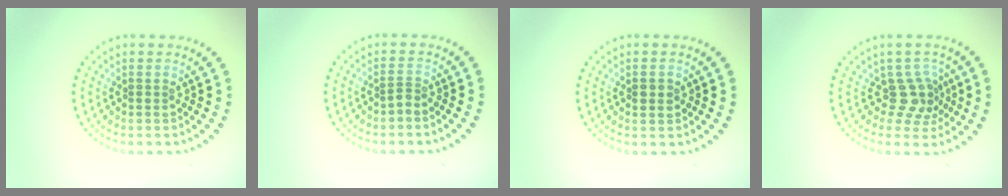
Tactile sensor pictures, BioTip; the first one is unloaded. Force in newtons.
{"total": 0.6, "press": 0.3, "slide": 0.5}
{"total": 1.4, "press": 1.4, "slide": 0.1}
{"total": 2.9, "press": 2.1, "slide": 1.9}